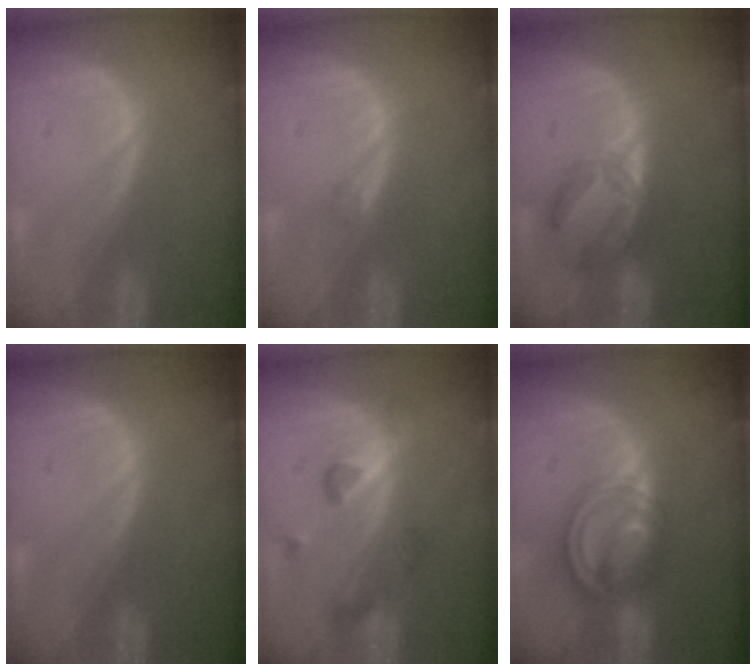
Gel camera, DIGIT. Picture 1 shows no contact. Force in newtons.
{"total": 0.8, "press": 0.8, "slide": 0.1}
{"total": 5.6, "press": 5.5, "slide": 1.1}
{"total": 0.0}
{"total": 4.8, "press": 4.8, "slide": 0.7}
{"total": 8.3, "press": 7.1, "slide": 4.4}